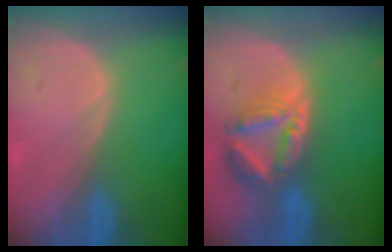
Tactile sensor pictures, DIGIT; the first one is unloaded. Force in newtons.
{"total": 8.0, "press": 6.9, "slide": 4.0}